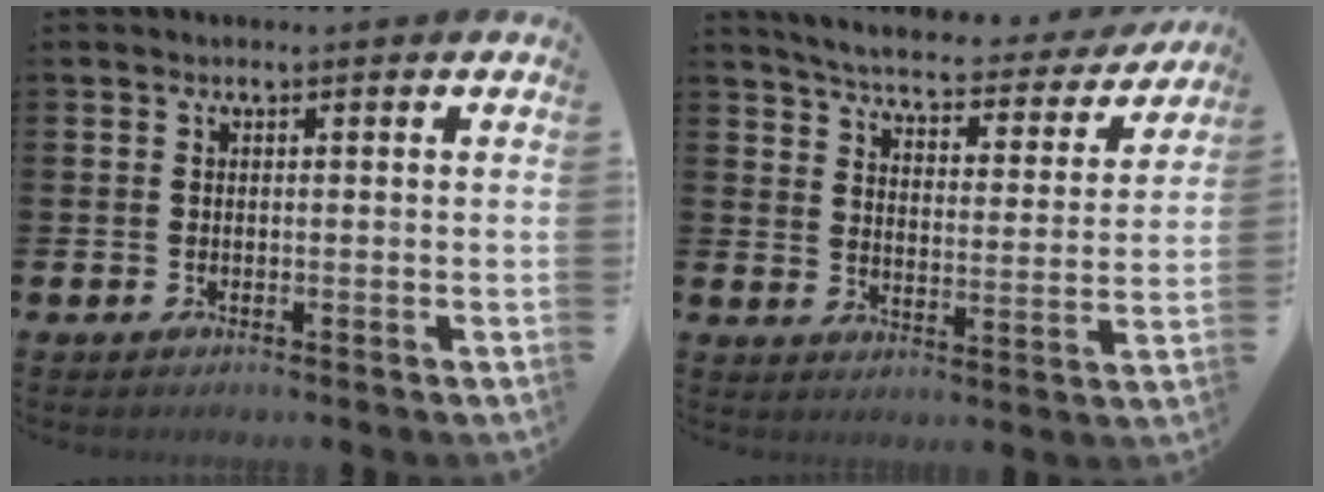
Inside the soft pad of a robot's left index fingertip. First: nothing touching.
{"total": 5.2, "force": [4.9, 0.8, 1.6], "torque": [-0.058, -0.036, 0.079]}